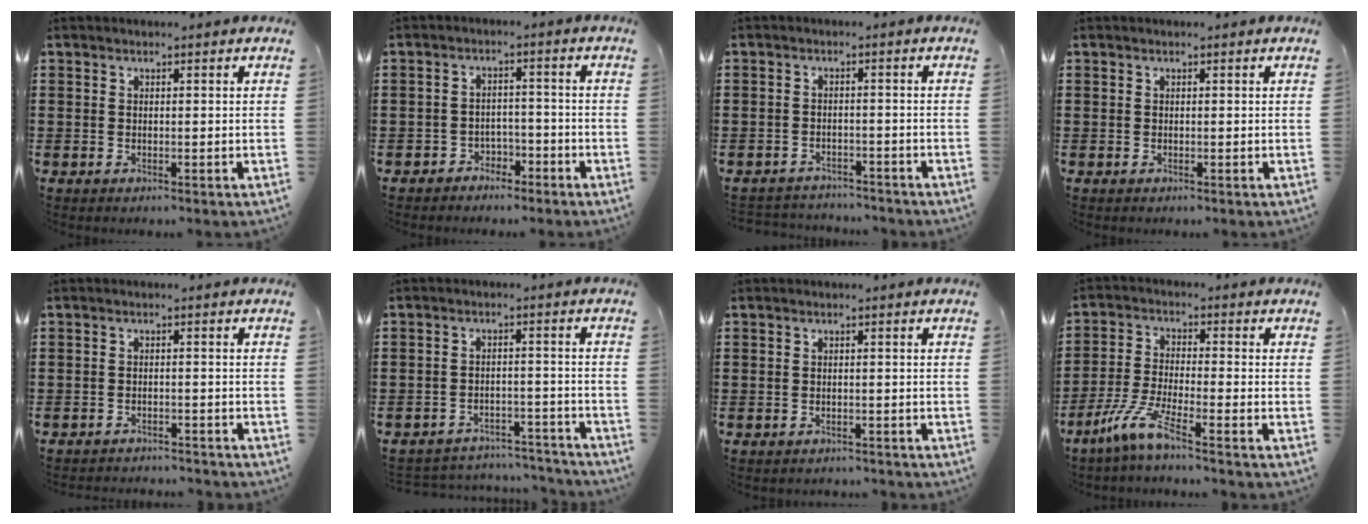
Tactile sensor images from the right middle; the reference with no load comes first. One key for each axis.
{"total": 2.9, "fx": -2.6, "fy": 1.2, "fz": 0.0, "tx": -0.011, "ty": 0.003, "tz": -0.058}
{"total": 2.7, "fx": -2.6, "fy": 0.5, "fz": -0.4, "tx": -0.001, "ty": 0.001, "tz": -0.060}
{"total": 0.0}
{"total": 1.9, "fx": -1.9, "fy": 0.1, "fz": 0.0, "tx": -0.006, "ty": 0.001, "tz": -0.041}
{"total": 4.3, "fx": -4.2, "fy": 0.7, "fz": 0.1, "tx": -0.012, "ty": 0.004, "tz": -0.092}
{"total": 1.0, "fx": -1.0, "fy": 0.3, "fz": -0.2, "tx": 0.001, "ty": 0.004, "tz": -0.023}
{"total": 6.8, "fx": -4.7, "fy": 0.4, "fz": 4.9, "tx": -0.120, "ty": -0.017, "tz": -0.096}